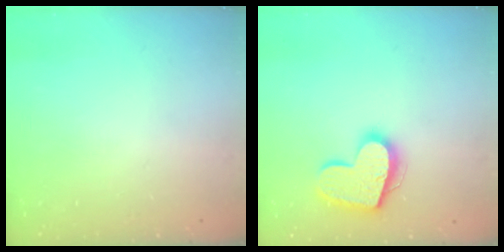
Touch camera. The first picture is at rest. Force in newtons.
{"total": 16.4, "press": 16.4, "slide": 1.2}